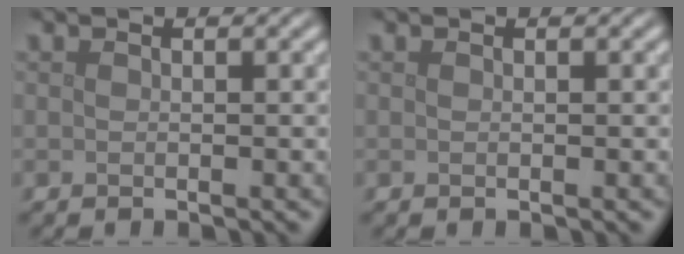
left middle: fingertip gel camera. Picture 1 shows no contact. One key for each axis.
{"total": 0.0}